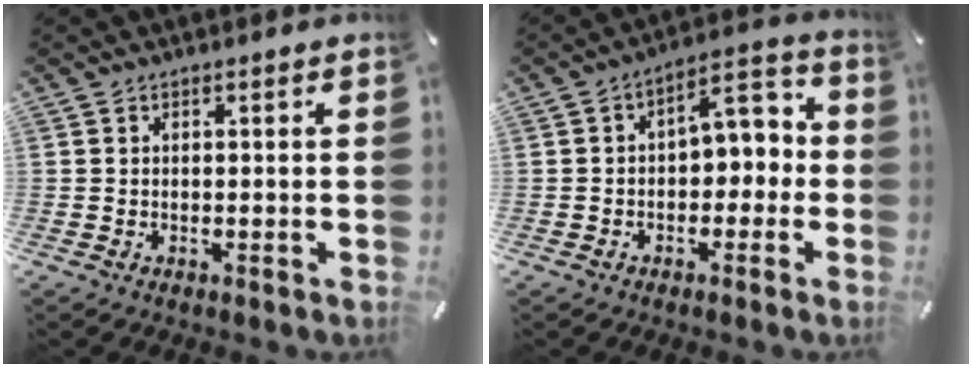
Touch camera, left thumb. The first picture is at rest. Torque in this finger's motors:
{"motor_torque": [0.02, 0.85, 0.51, 0.33, -0.04]}